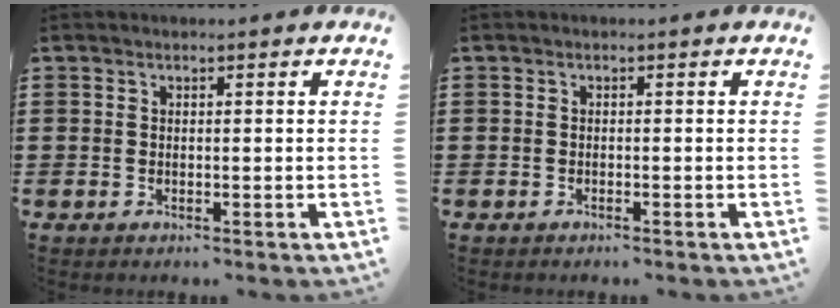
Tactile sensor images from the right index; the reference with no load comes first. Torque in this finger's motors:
{"motor_torque": [-0.07, 0.09, -0.24, -0.20]}